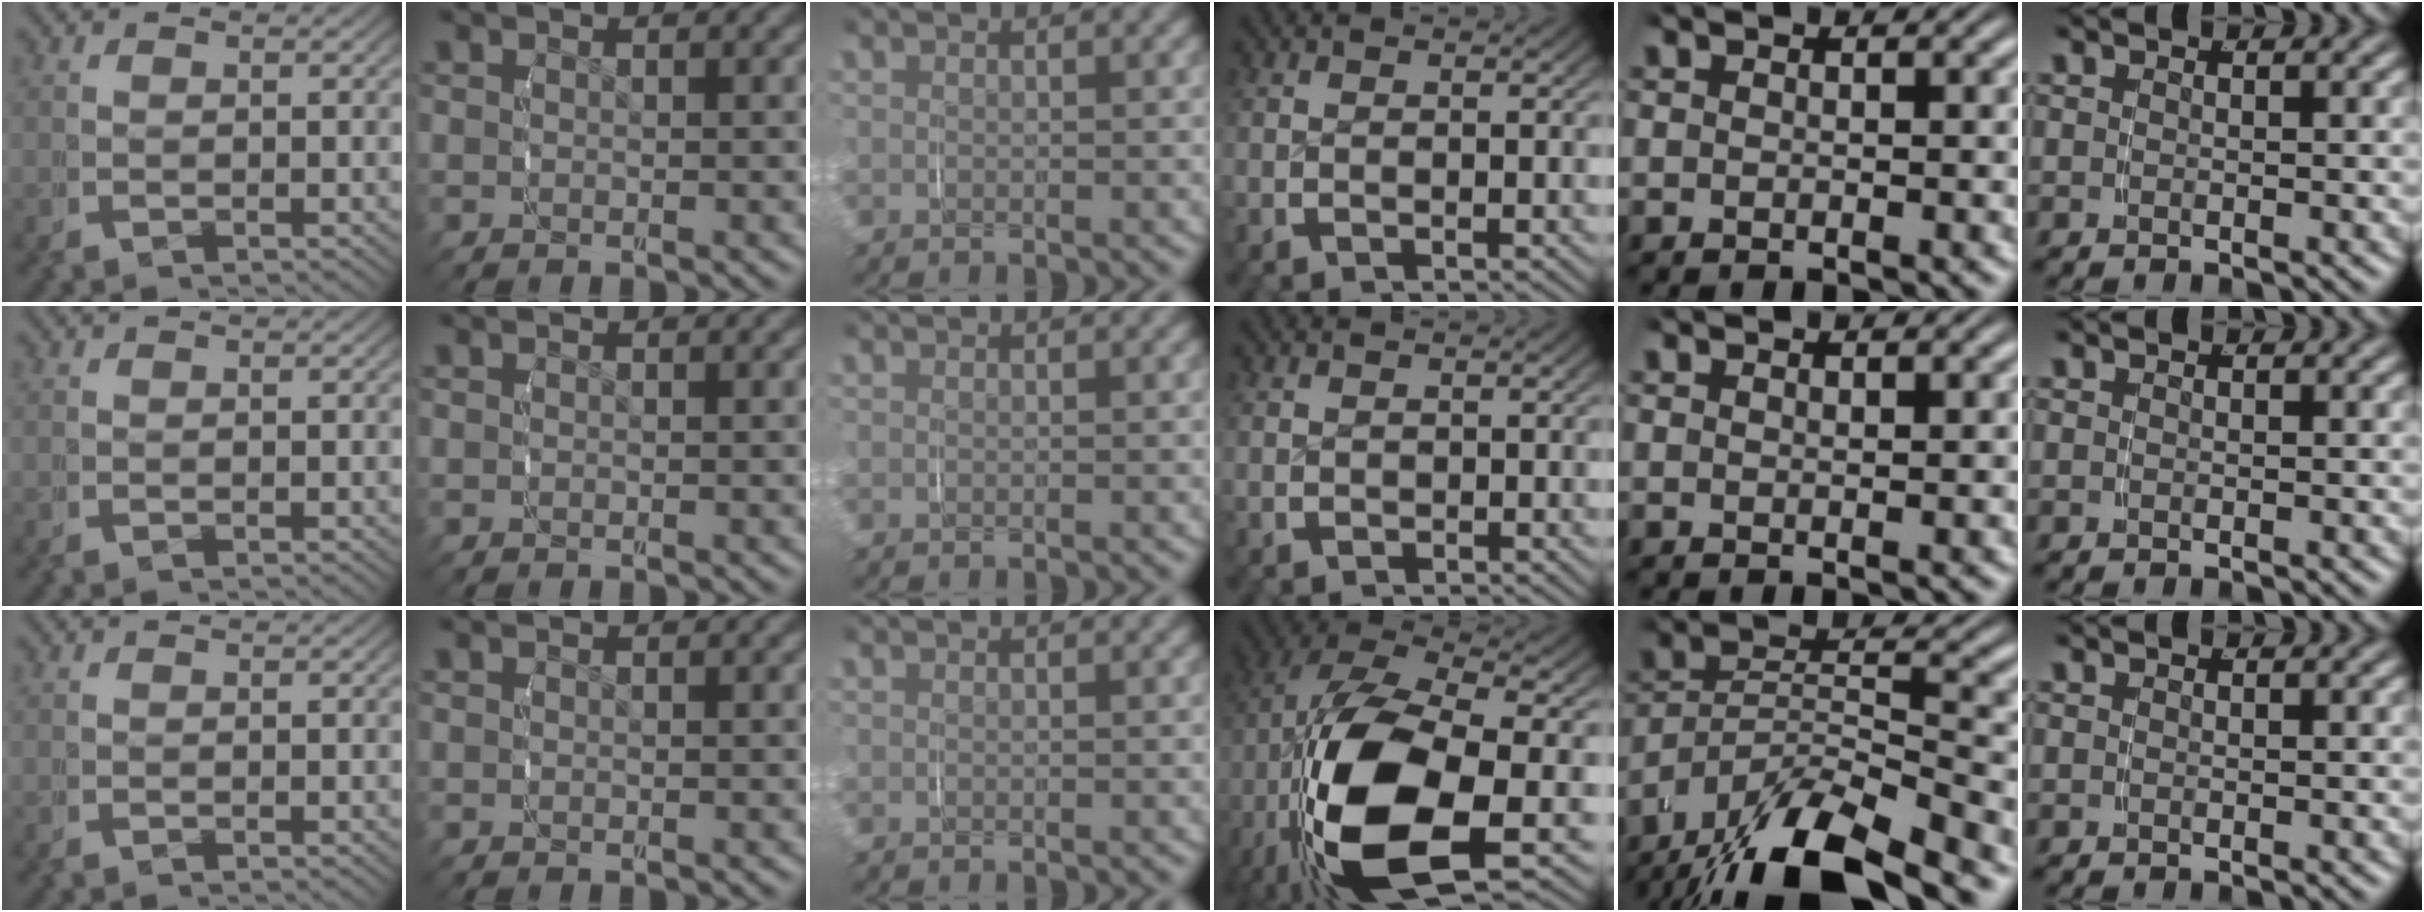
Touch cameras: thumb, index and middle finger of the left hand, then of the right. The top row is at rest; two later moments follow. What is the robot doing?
{"motion": "grasp_and_lifting", "object": "fork"}